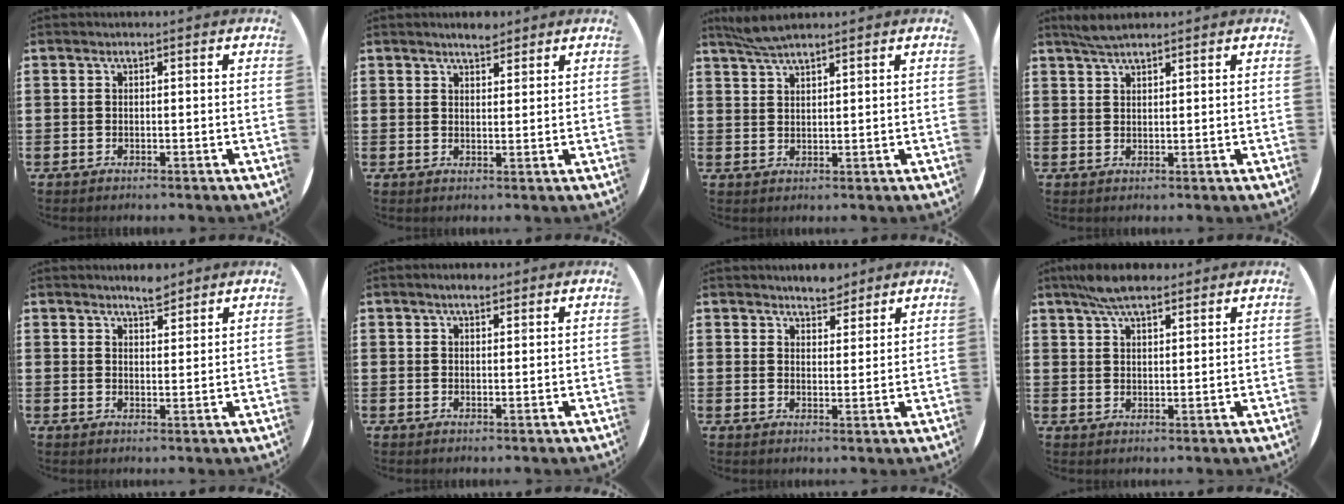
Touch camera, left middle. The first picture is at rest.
{"total": 2.4, "force": [2.3, 0.5, 0.4], "torque": [-0.011, 0.000, 0.043]}
{"total": 3.6, "force": [3.3, 0.2, 1.5], "torque": [-0.035, -0.001, 0.059]}
{"total": 2.8, "force": [2.4, 0.5, 1.3], "torque": [-0.029, 0.006, 0.044]}
{"total": 3.0, "force": [2.9, 0.4, 0.5], "torque": [-0.015, -0.005, 0.054]}
{"total": 1.8, "force": [1.5, 0.6, 0.9], "torque": [-0.010, 0.001, 0.025]}
{"total": 3.8, "force": [3.7, 1.0, 0.2], "torque": [-0.002, -0.013, 0.067]}
{"total": 5.5, "force": [4.6, 1.4, 2.7], "torque": [-0.063, -0.003, 0.083]}